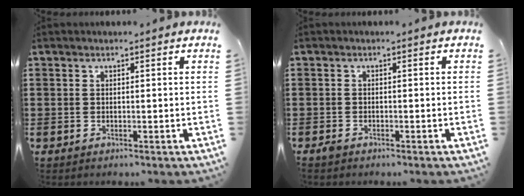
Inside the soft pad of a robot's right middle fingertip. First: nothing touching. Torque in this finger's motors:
{"motor_torque": [-0.37, 0.46, -0.04, -0.01]}